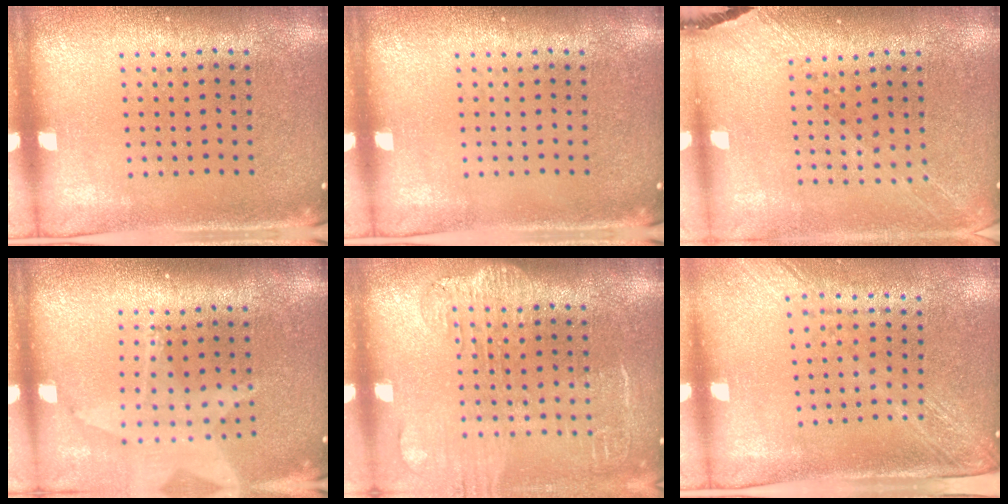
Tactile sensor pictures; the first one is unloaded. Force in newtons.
{"total": 0.0}
{"total": 1.2, "press": 1.2, "slide": 0.2}
{"total": 1.8, "press": 1.4, "slide": 1.0}
{"total": 1.9, "press": 1.6, "slide": 1.0}
{"total": 2.0, "press": 1.6, "slide": 1.2}